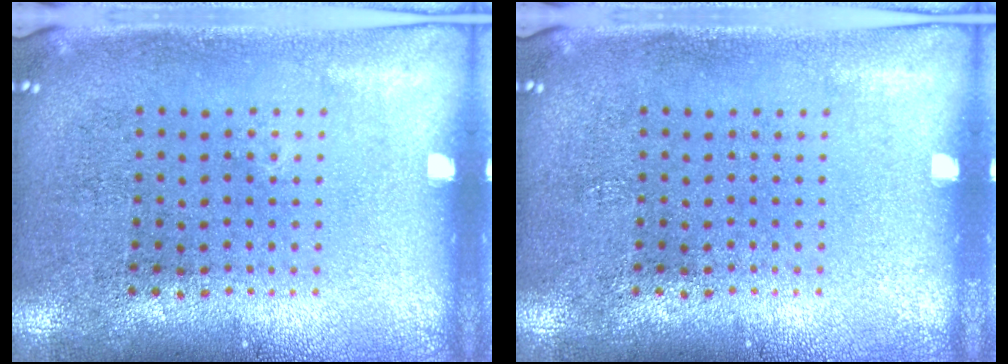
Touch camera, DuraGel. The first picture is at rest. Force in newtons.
{"total": 0.0}